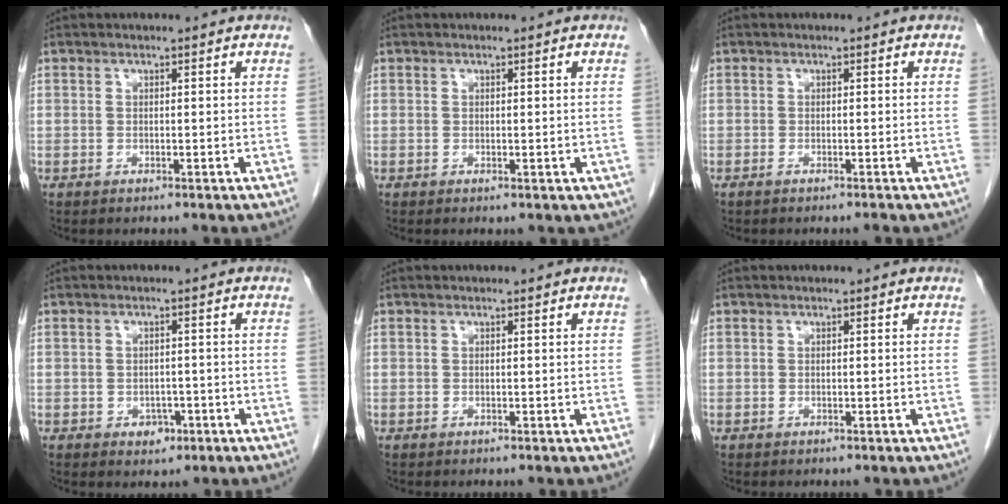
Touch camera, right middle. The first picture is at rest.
{"total": 1.0, "force": [-0.3, 0.6, 0.7], "torque": [-0.010, -0.002, 0.002]}
{"total": 1.0, "force": [-0.8, -0.1, 0.5], "torque": [-0.011, -0.001, -0.015]}
{"total": 2.5, "force": [-1.1, 1.8, 1.3], "torque": [-0.013, 0.004, -0.007]}
{"total": 0.0}
{"total": 0.0}